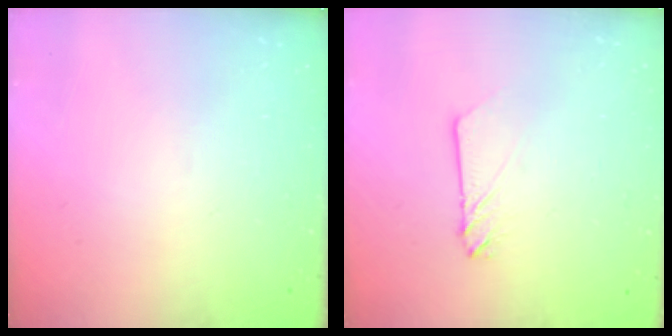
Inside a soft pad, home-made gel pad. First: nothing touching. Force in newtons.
{"total": 2.3, "press": 2.3, "slide": 0.3}